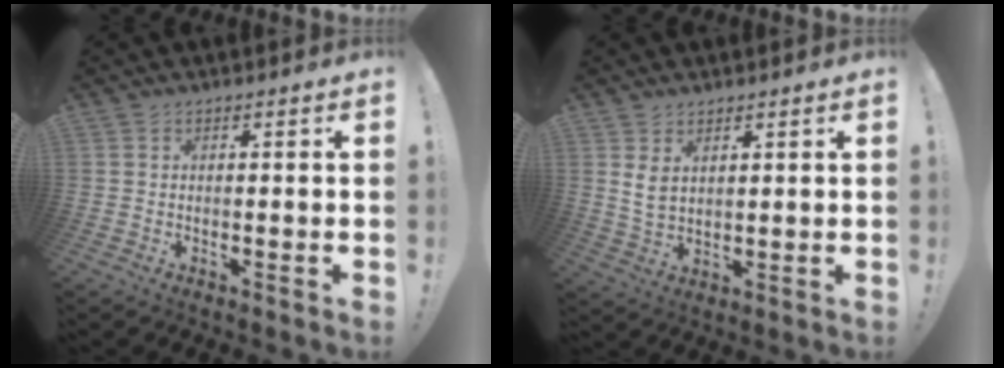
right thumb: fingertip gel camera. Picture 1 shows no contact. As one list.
[{"total": 4.8, "force": [2.5, 2.8, 2.9], "torque": [-0.057, -0.011, 0.048]}]